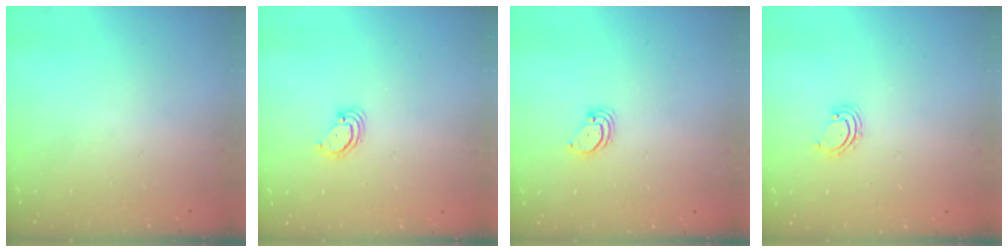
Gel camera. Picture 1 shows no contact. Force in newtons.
{"total": 2.8, "press": 2.8, "slide": 0.3}
{"total": 2.0, "press": 2.0, "slide": 0.1}
{"total": 2.7, "press": 2.6, "slide": 0.5}